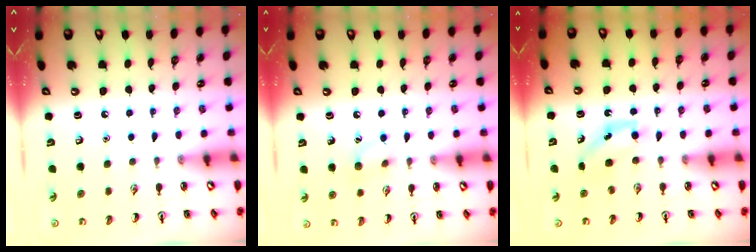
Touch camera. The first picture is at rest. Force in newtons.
{"total": 6.6, "press": 6.4, "slide": 1.5}
{"total": 4.4, "press": 4.1, "slide": 1.4}